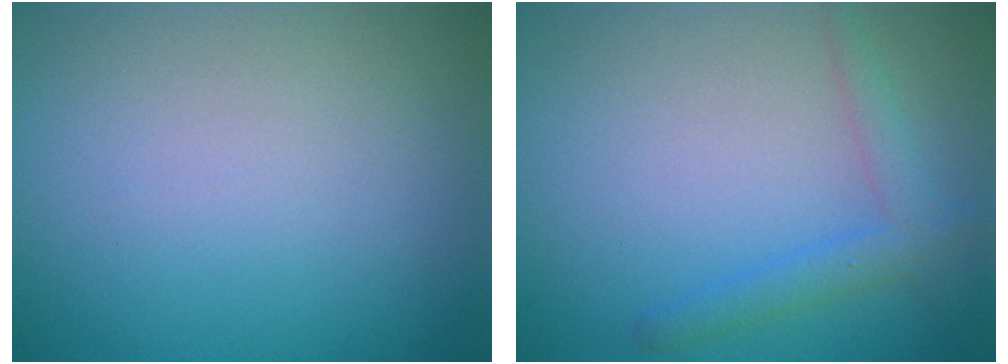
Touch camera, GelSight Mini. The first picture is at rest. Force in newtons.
{"total": 2.4, "press": 2.4, "slide": 0.1}